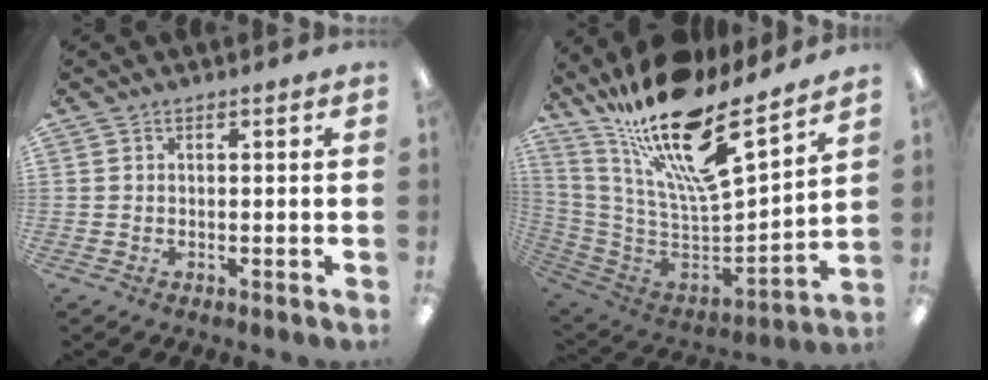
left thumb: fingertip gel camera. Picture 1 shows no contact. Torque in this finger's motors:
{"motor_torque": [2.18, -0.23, 1.95, -0.74, 0.44]}